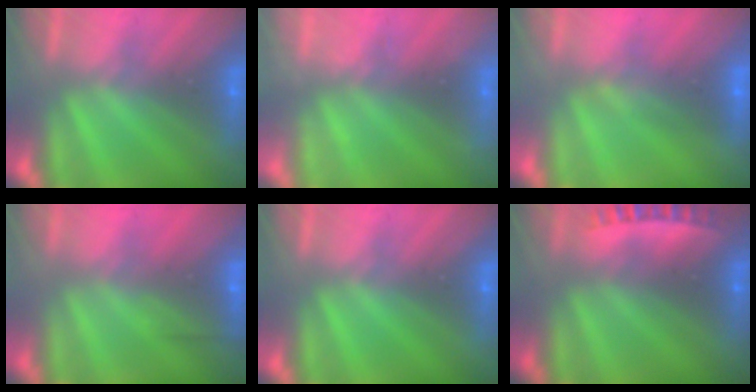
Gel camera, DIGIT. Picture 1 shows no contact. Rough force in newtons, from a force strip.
{"total": 2.2}
{"total": 1.6}
{"total": 2.5}
{"total": 0.0}
{"total": 2.4}